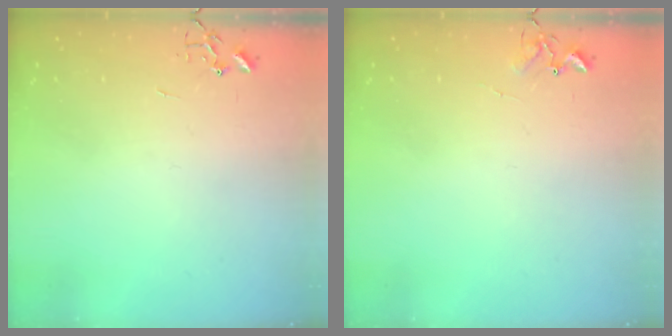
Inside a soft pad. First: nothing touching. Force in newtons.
{"total": 6.1, "press": 6.0, "slide": 0.6}